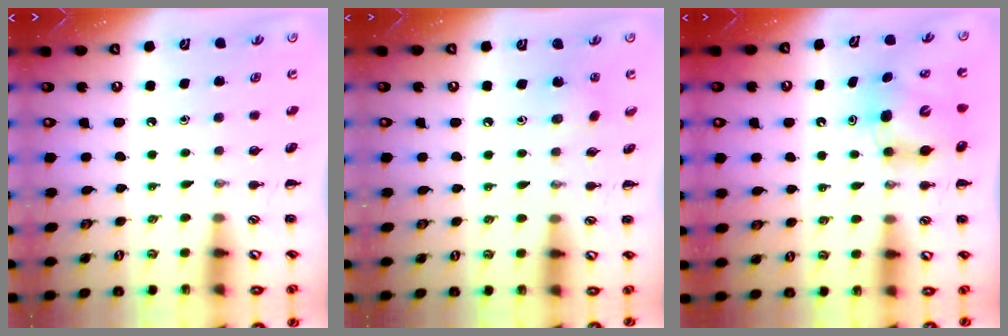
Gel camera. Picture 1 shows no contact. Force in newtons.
{"total": 2.8, "press": 2.7, "slide": 0.6}
{"total": 6.7, "press": 6.5, "slide": 1.5}